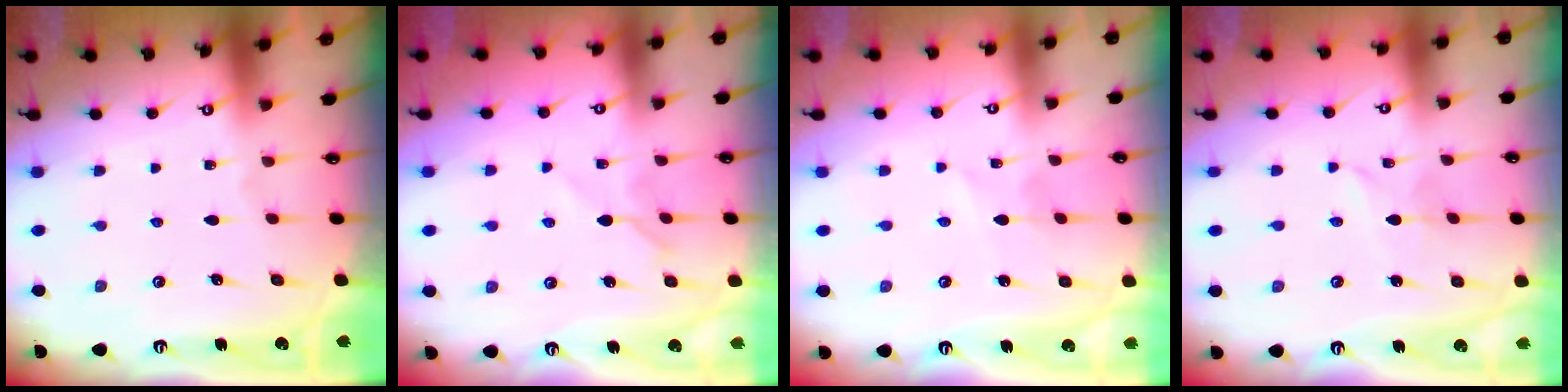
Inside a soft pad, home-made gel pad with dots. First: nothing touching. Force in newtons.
{"total": 5.7, "press": 5.7, "slide": 0.9}
{"total": 2.6, "press": 2.6, "slide": 0.3}
{"total": 1.6, "press": 1.6, "slide": 0.2}